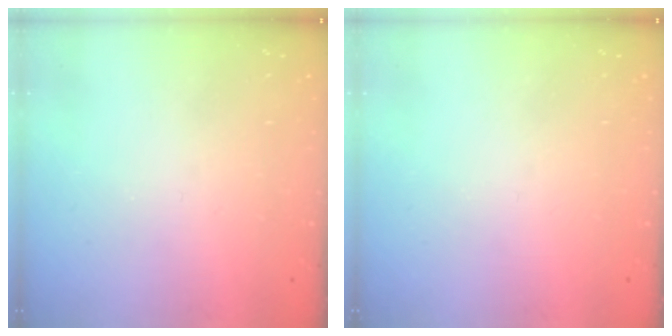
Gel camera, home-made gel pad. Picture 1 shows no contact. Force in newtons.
{"total": 0.0}